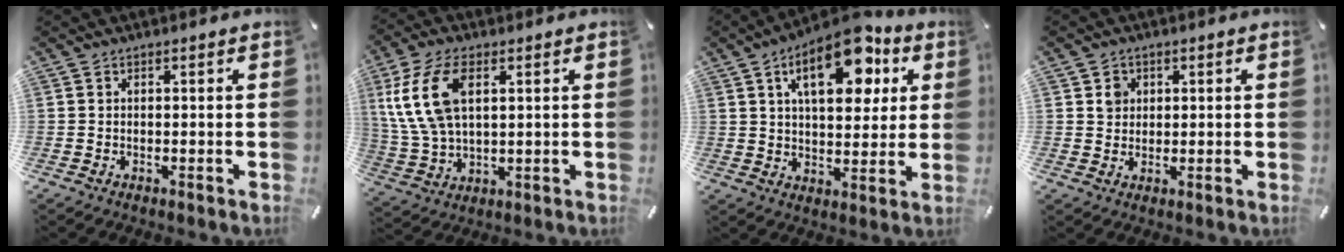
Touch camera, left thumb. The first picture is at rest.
{"total": 13.1, "force": [4.2, 7.6, 9.7], "torque": [-0.238, 0.001, 0.072]}
{"total": 16.6, "force": [8.2, 8.4, 11.8], "torque": [-0.169, -0.022, 0.134]}
{"total": 3.3, "force": [1.1, 3.1, 0.3], "torque": [0.004, -0.001, 0.016]}